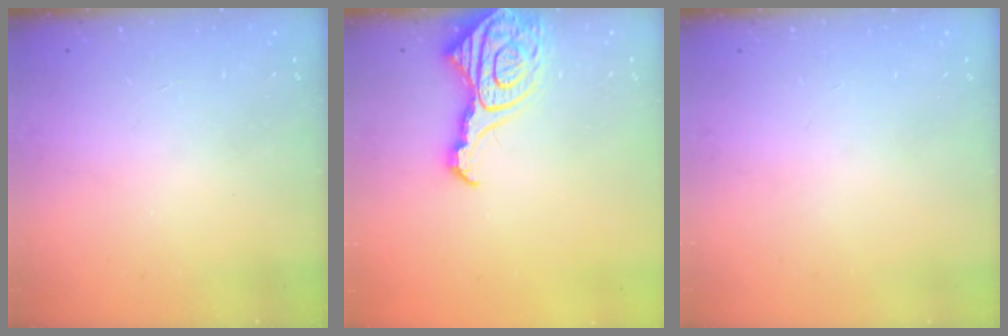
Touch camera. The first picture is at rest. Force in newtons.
{"total": 15.1, "press": 15.0, "slide": 1.7}
{"total": 0.0}